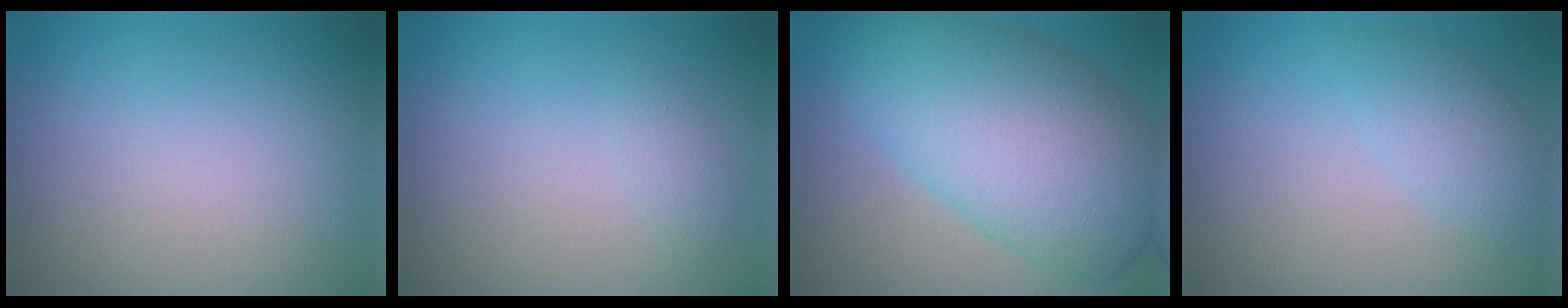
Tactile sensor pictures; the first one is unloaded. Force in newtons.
{"total": 1.1, "press": 1.1, "slide": 0.1}
{"total": 11.1, "press": 11.1, "slide": 0.1}
{"total": 2.5, "press": 2.5, "slide": 0.1}